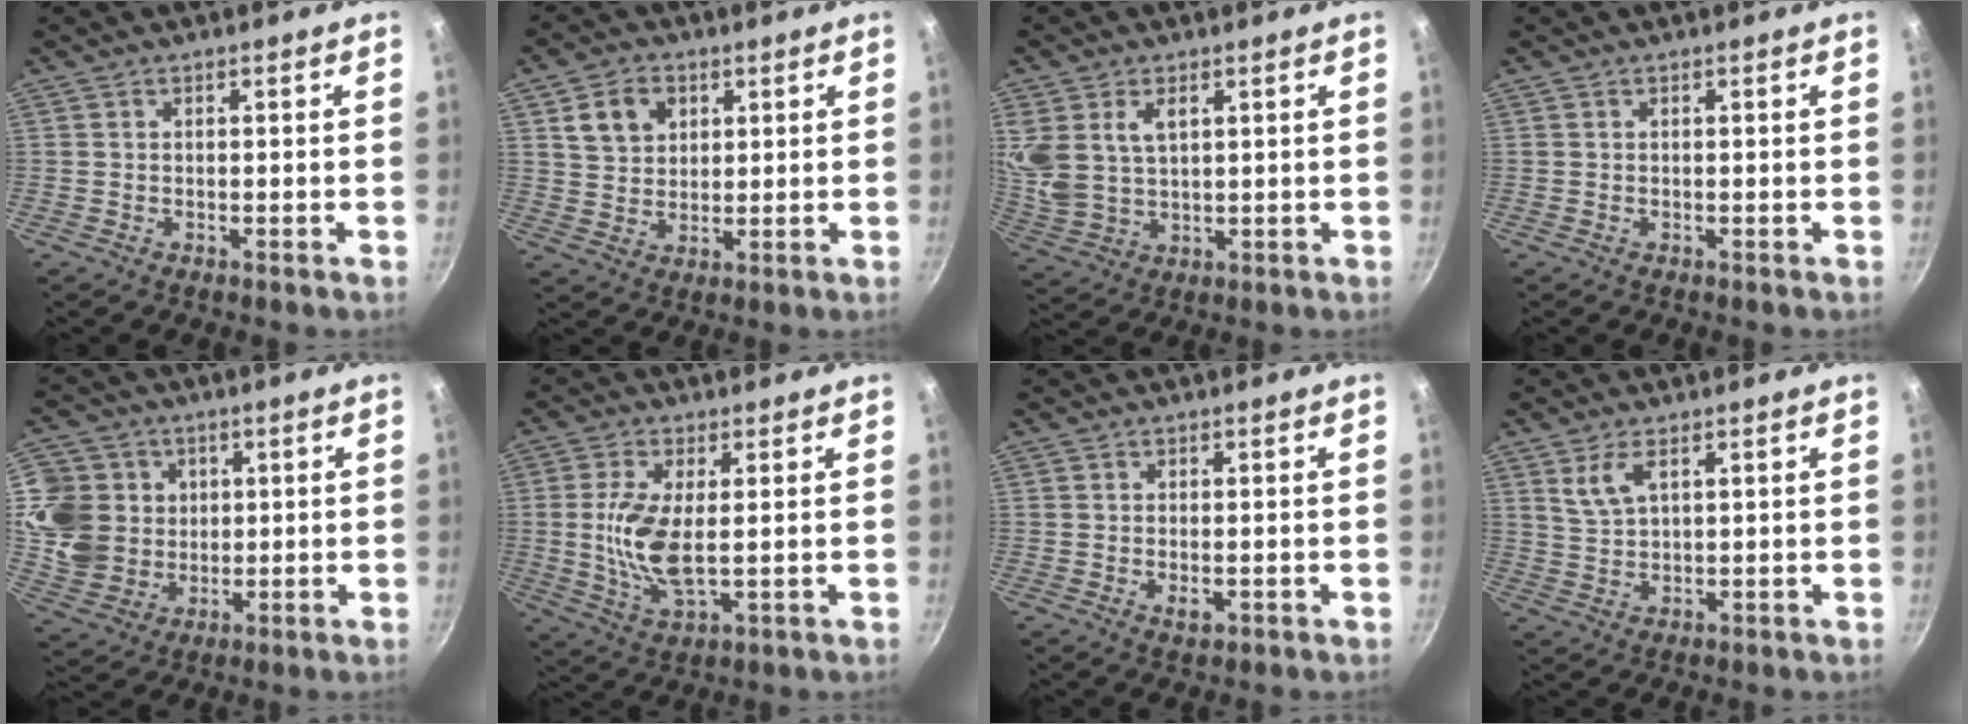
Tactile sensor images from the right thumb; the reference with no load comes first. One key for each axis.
{"total": 7.6, "fx": 3.0, "fy": 5.9, "fz": 3.7, "tx": -0.038, "ty": -0.009, "tz": 0.057}
{"total": 10.4, "fx": 3.1, "fy": 6.6, "fz": 7.4, "tx": -0.157, "ty": -0.002, "tz": 0.074}
{"total": 0.0}
{"total": 14.7, "fx": 1.5, "fy": 13.0, "fz": 6.8, "tx": -0.118, "ty": 0.005, "tz": 0.038}
{"total": 9.9, "fx": 0.3, "fy": 4.1, "fz": 9.0, "tx": -0.192, "ty": -0.018, "tz": 0.012}
{"total": 2.0, "fx": -0.5, "fy": 1.1, "fz": 1.7, "tx": -0.026, "ty": -0.001, "tz": -0.005}
{"total": 4.5, "fx": 2.3, "fy": 2.0, "fz": 3.3, "tx": -0.068, "ty": -0.008, "tz": 0.054}